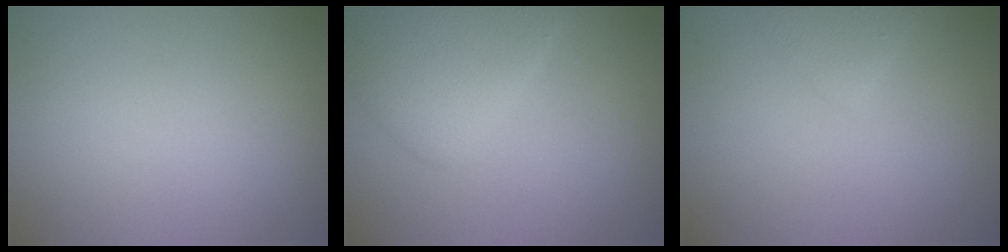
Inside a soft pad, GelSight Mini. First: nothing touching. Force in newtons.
{"total": 3.0, "press": 3.0, "slide": 0.1}
{"total": 1.7, "press": 1.7, "slide": 0.1}